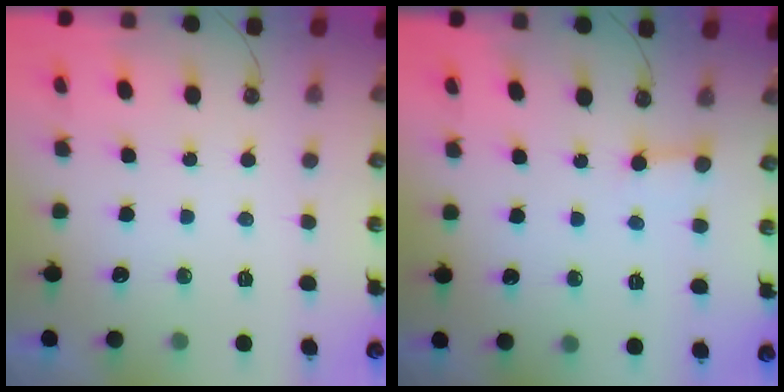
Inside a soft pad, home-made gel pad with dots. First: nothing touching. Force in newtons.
{"total": 3.3, "press": 3.3, "slide": 0.4}